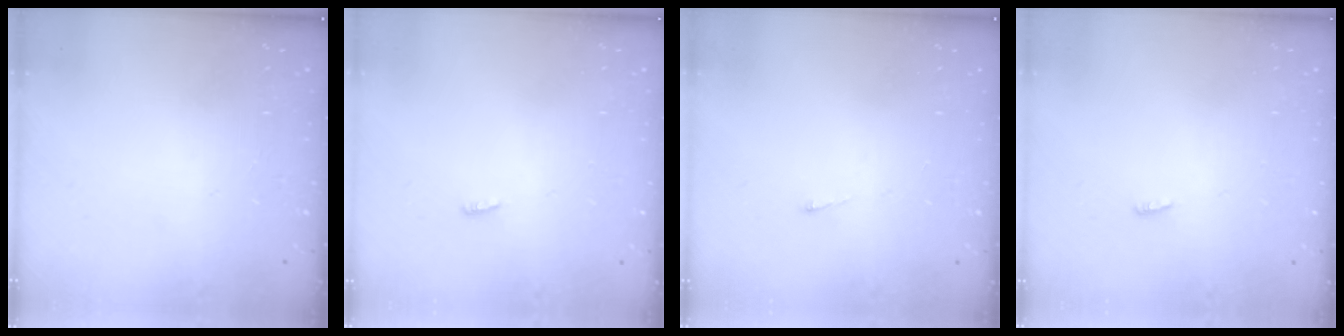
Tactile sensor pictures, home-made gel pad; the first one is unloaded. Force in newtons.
{"total": 2.8, "press": 2.7, "slide": 0.8}
{"total": 2.7, "press": 2.7, "slide": 0.4}
{"total": 2.8, "press": 2.7, "slide": 0.8}